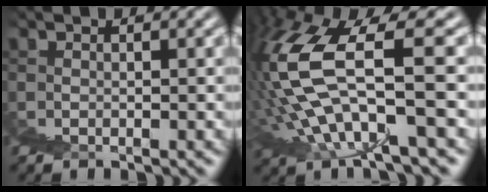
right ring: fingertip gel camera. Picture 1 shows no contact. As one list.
[{"total": 8.4, "force": [3.8, 2.4, 7.1], "torque": [-0.164, 0.010, 0.065]}]